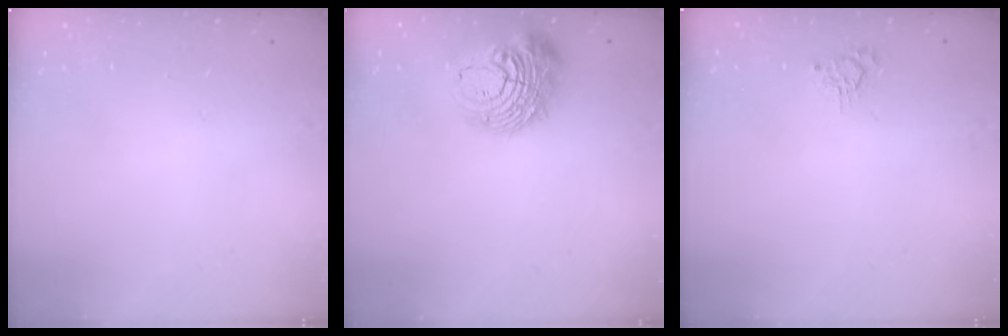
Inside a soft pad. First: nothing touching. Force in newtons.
{"total": 13.0, "press": 13.0, "slide": 1.3}
{"total": 2.9, "press": 2.9, "slide": 0.3}